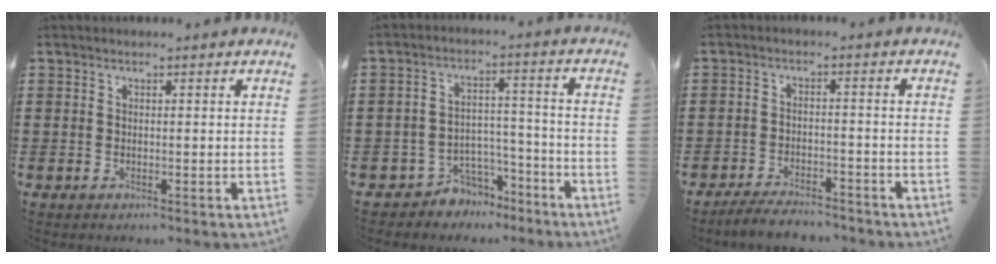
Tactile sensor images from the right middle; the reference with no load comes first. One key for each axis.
{"total": 5.1, "fx": -4.6, "fy": 2.2, "fz": 0.2, "tx": -0.012, "ty": 0.016, "tz": -0.095}
{"total": 4.0, "fx": -3.9, "fy": 0.7, "fz": 0.9, "tx": -0.015, "ty": 0.006, "tz": -0.078}